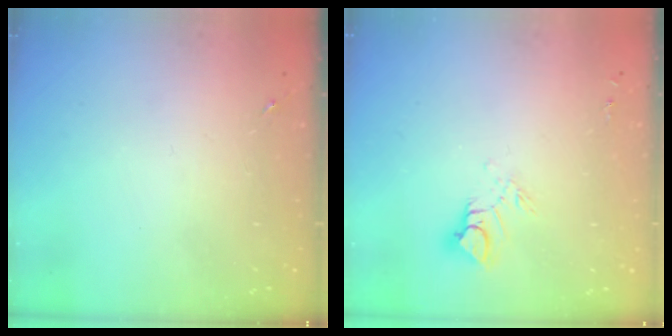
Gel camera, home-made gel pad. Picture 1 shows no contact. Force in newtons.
{"total": 7.4, "press": 7.4, "slide": 0.8}